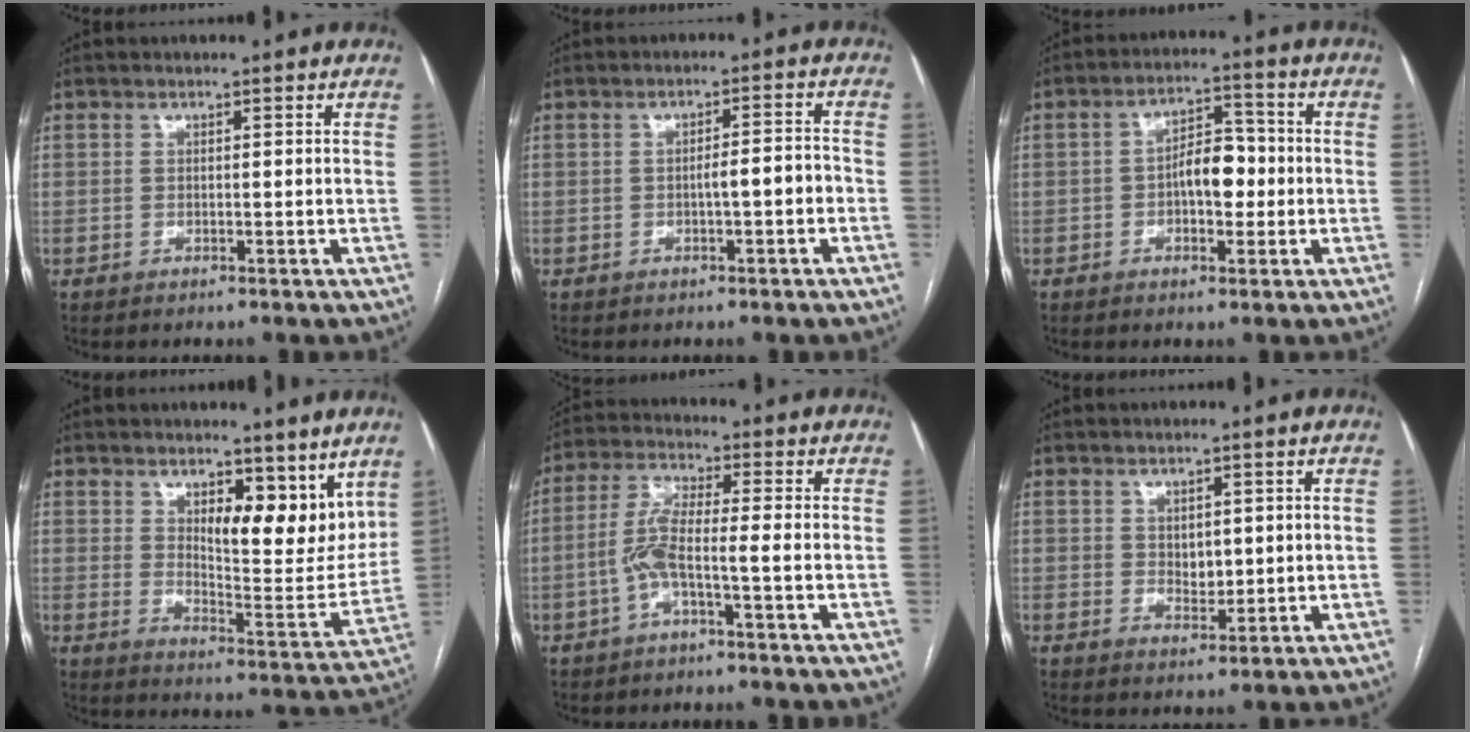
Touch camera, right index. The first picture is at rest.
{"total": 3.5, "force": [-1.2, 0.2, 3.2], "torque": [-0.046, 0.010, -0.020]}
{"total": 6.6, "force": [-0.9, 3.2, 5.7], "torque": [-0.092, 0.021, -0.013]}
{"total": 10.9, "force": [6.7, 3.5, 7.9], "torque": [-0.108, -0.020, 0.111]}
{"total": 6.1, "force": [-2.0, 0.3, 5.8], "torque": [-0.127, 0.016, -0.041]}
{"total": 2.5, "force": [0.5, 1.5, 1.9], "torque": [-0.027, -0.007, 0.012]}